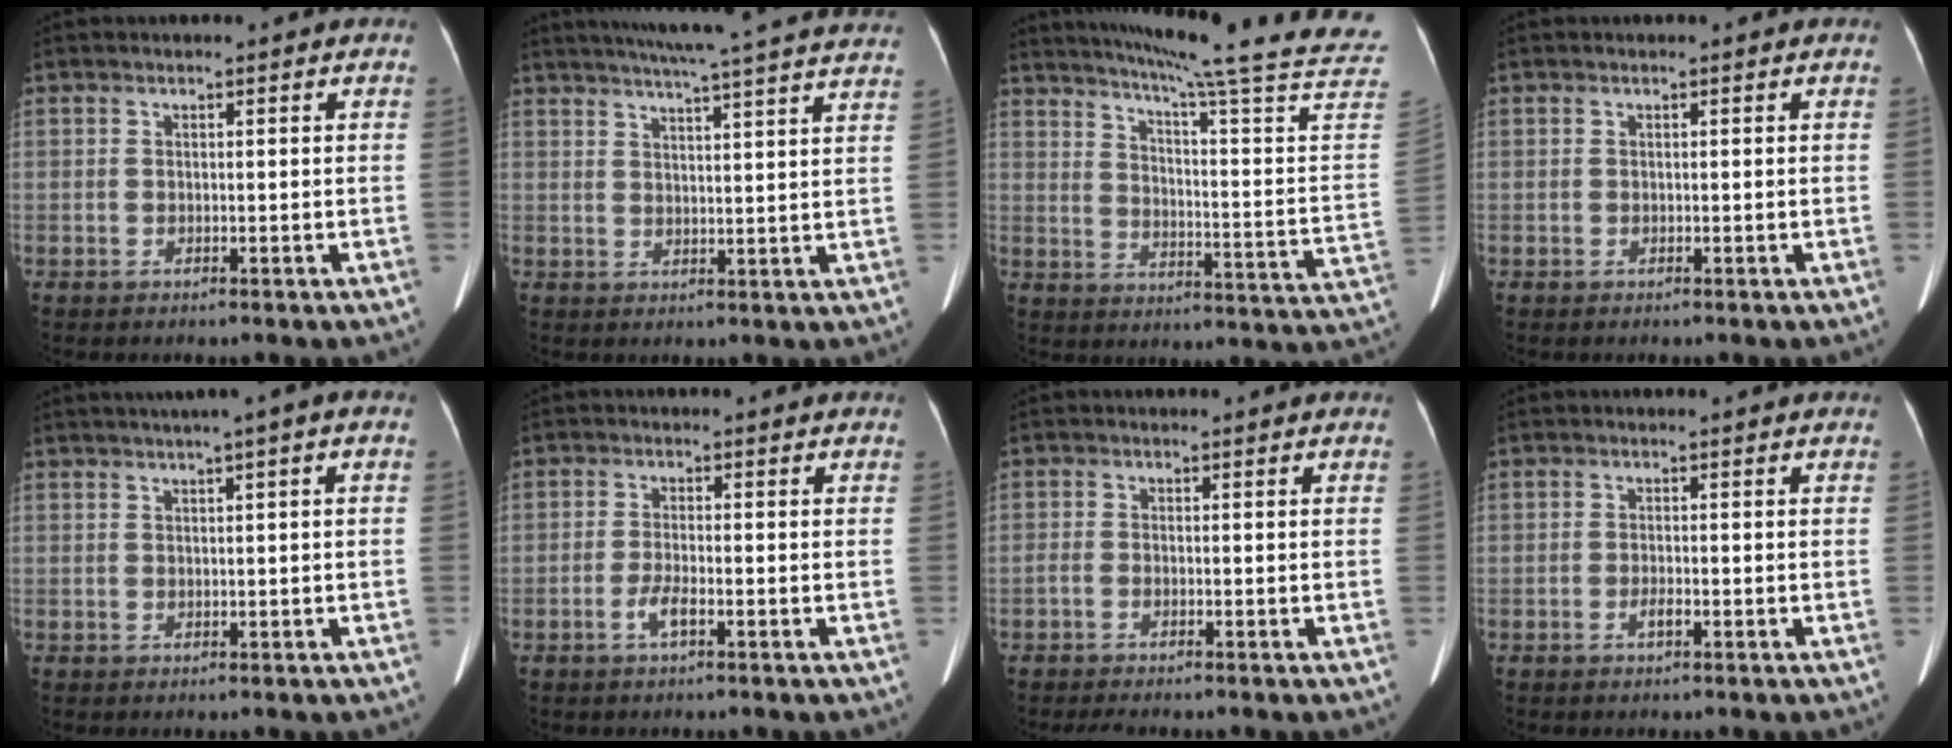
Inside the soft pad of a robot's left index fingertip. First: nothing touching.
{"total": 23.6, "force": [21.2, -0.2, 10.3], "torque": [-0.163, -0.017, 0.260]}
{"total": 26.7, "force": [22.8, -2.9, 13.6], "torque": [-0.210, -0.112, 0.285]}
{"total": 0.0}
{"total": 4.3, "force": [2.0, -0.1, 3.9], "torque": [-0.064, 0.021, 0.030]}
{"total": 2.4, "force": [-1.3, 0.2, 1.9], "torque": [-0.047, -0.004, -0.028]}
{"total": 3.1, "force": [-2.5, 0.6, 1.7], "torque": [-0.026, -0.005, -0.036]}
{"total": 1.1, "force": [-0.7, 0.2, 0.9], "torque": [-0.022, -0.002, -0.013]}